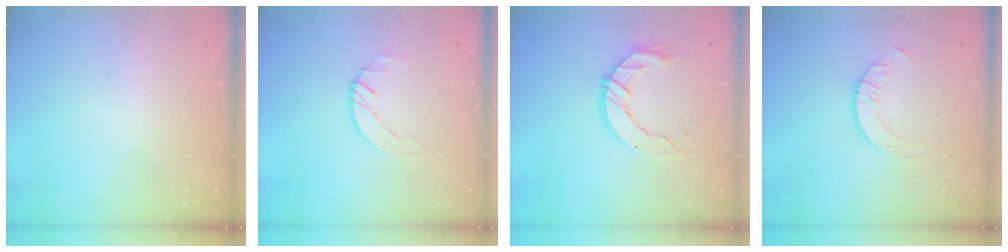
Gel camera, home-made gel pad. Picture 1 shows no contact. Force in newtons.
{"total": 1.4, "press": 1.4, "slide": 0.2}
{"total": 11.0, "press": 11.0, "slide": 1.2}
{"total": 2.0, "press": 2.0, "slide": 0.2}